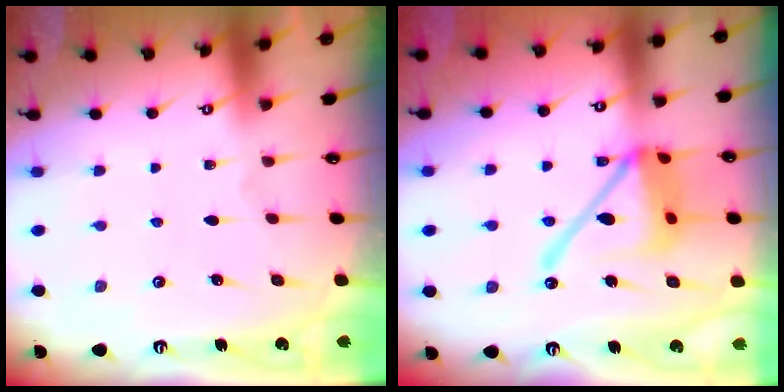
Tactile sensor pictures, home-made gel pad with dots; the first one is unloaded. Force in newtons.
{"total": 16.9, "press": 16.8, "slide": 1.7}